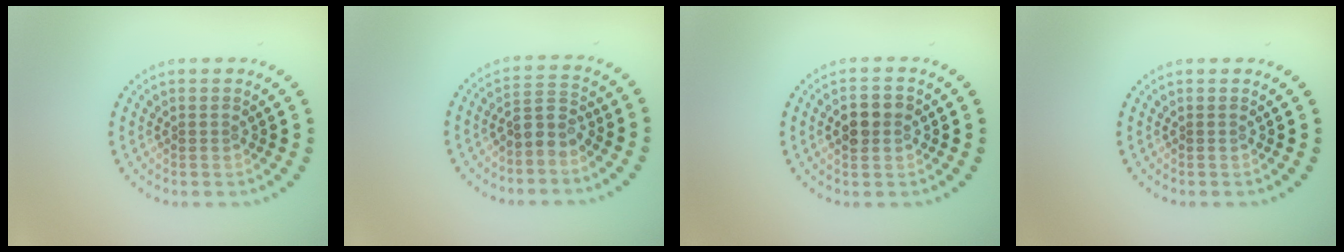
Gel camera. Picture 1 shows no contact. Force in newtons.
{"total": 2.3, "press": 1.9, "slide": 1.3}
{"total": 2.8, "press": 2.8, "slide": 0.3}
{"total": 0.0}